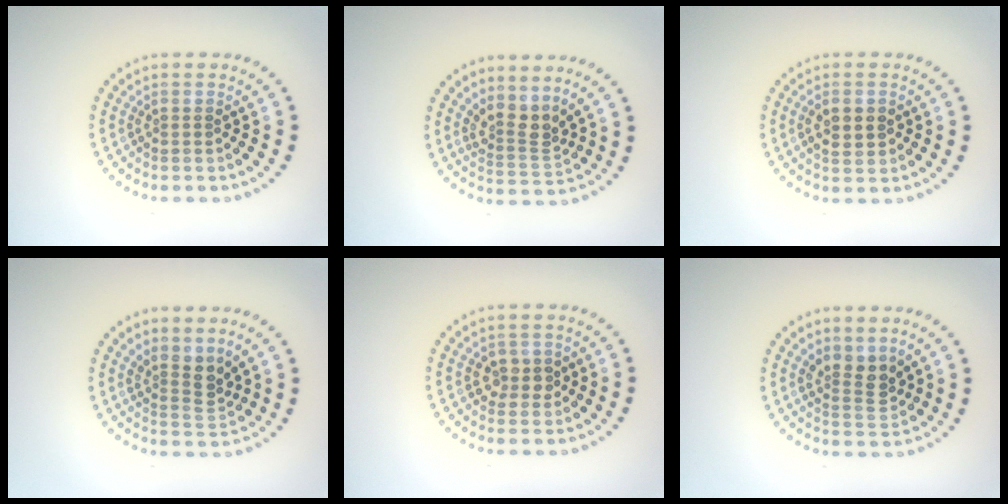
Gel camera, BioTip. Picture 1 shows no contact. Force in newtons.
{"total": 2.8, "press": 2.0, "slide": 1.9}
{"total": 2.7, "press": 2.7, "slide": 0.1}
{"total": 2.7, "press": 2.0, "slide": 1.8}
{"total": 2.3, "press": 2.3, "slide": 0.6}
{"total": 2.8, "press": 2.5, "slide": 1.3}